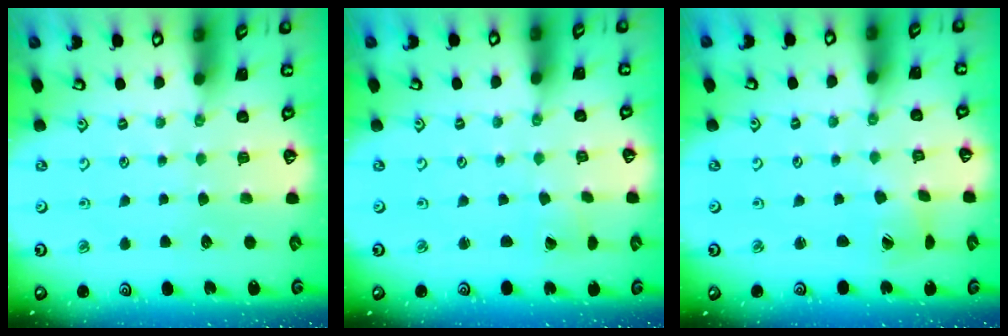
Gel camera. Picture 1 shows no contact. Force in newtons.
{"total": 0.9, "press": 0.9, "slide": 0.1}
{"total": 2.5, "press": 2.5, "slide": 0.4}